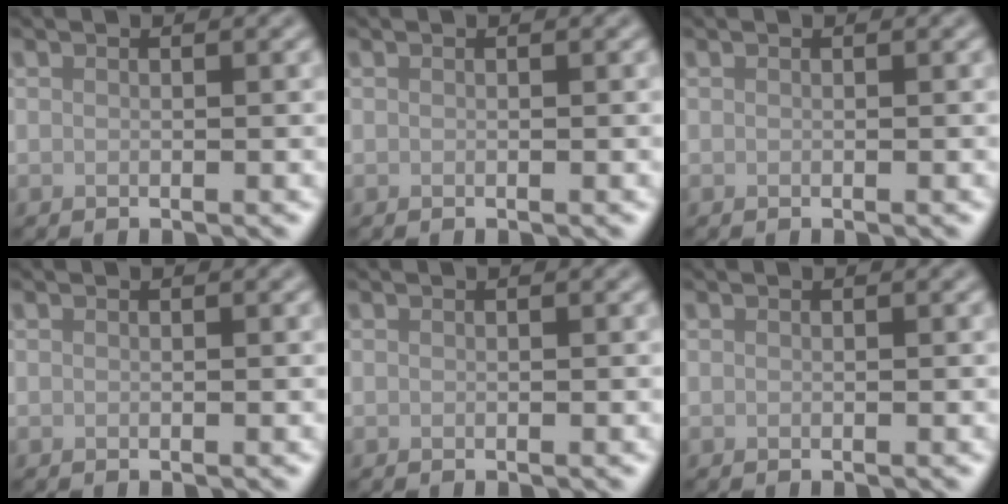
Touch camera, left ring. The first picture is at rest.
{"total": 0.0}
{"total": 0.0}
{"total": 0.0}
{"total": 0.0}
{"total": 0.0}